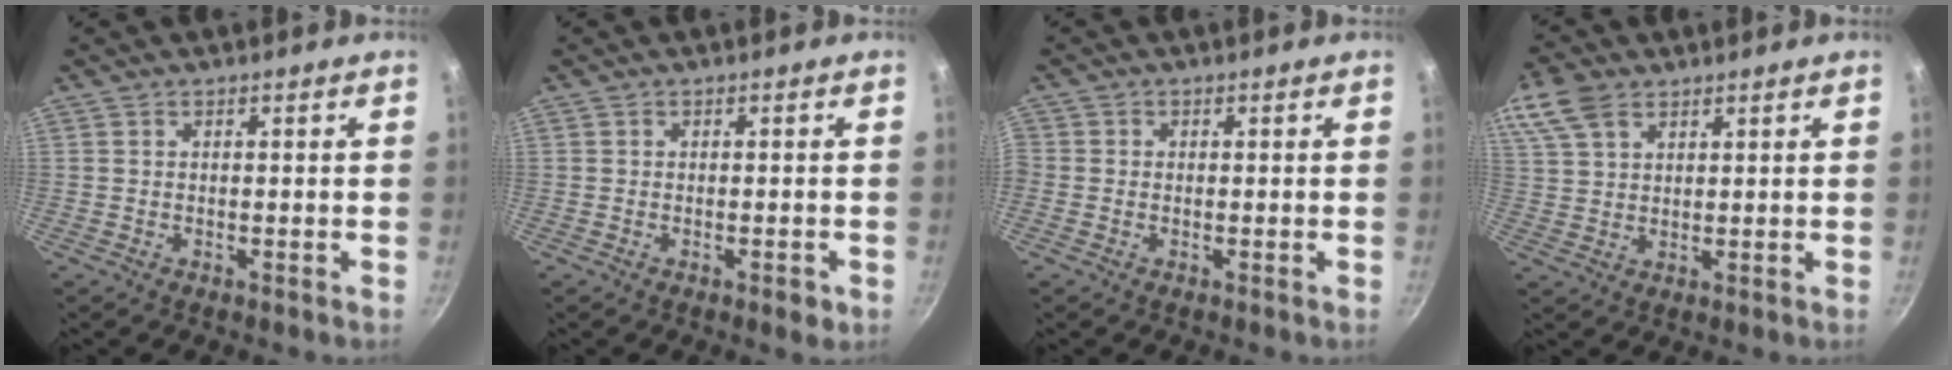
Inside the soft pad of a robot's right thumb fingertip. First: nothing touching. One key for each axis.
{"total": 2.2, "fx": -0.9, "fy": 0.8, "fz": 1.8, "tx": -0.022, "ty": 0.006, "tz": -0.013}
{"total": 1.0, "fx": -0.6, "fy": 0.7, "fz": 0.4, "tx": -0.014, "ty": 0.002, "tz": -0.019}
{"total": 8.6, "fx": 4.9, "fy": 5.1, "fz": 4.8, "tx": -0.094, "ty": 0.006, "tz": 0.097}